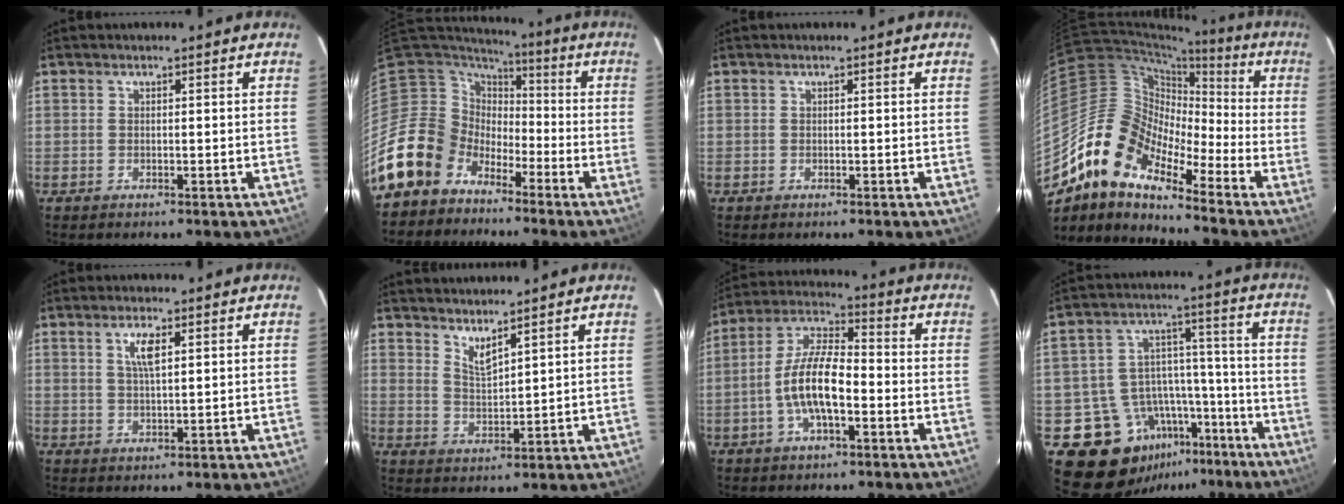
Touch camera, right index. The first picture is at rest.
{"total": 11.0, "force": [-7.1, 8.2, 1.4], "torque": [-0.047, 0.027, -0.135]}
{"total": 0.0}
{"total": 14.0, "force": [-10.3, 5.9, 7.5], "torque": [-0.120, 0.011, -0.217]}
{"total": 3.8, "force": [1.6, 1.1, 3.3], "torque": [-0.063, 0.002, 0.030]}
{"total": 4.0, "force": [3.4, 0.3, 2.0], "torque": [-0.037, -0.009, 0.060]}
{"total": 11.3, "force": [-3.2, 3.9, 10.1], "torque": [-0.208, 0.009, -0.064]}
{"total": 16.8, "force": [-12.0, 10.9, 4.6], "torque": [-0.104, 0.058, -0.164]}